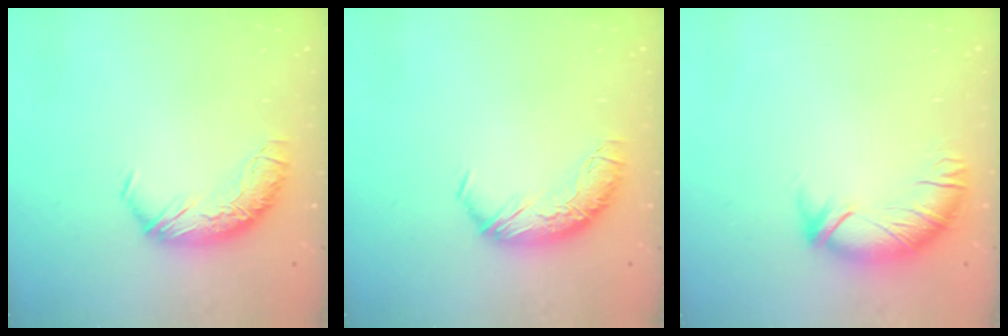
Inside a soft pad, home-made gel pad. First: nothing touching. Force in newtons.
{"total": 0.0}
{"total": 2.4, "press": 1.9, "slide": 1.5}